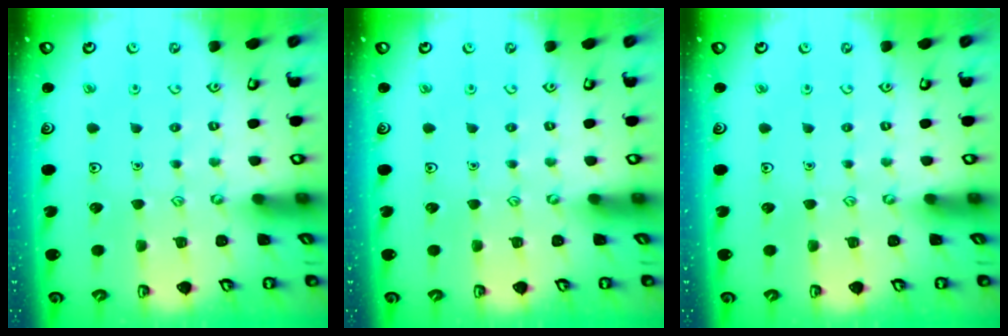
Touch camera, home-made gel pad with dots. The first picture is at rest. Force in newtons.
{"total": 0.0}
{"total": 0.0}